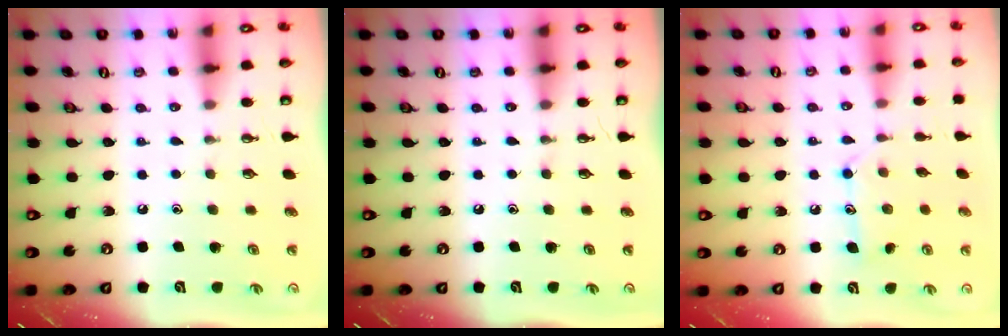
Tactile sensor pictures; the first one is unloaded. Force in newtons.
{"total": 0.0}
{"total": 10.4, "press": 10.4, "slide": 0.2}